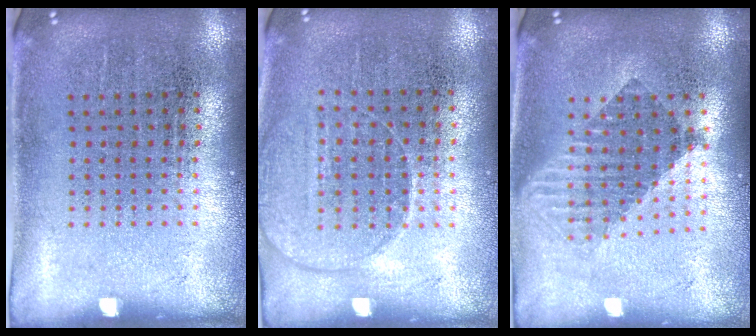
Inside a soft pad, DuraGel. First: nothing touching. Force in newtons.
{"total": 1.4, "press": 1.3, "slide": 0.6}
{"total": 1.6, "press": 1.3, "slide": 0.9}